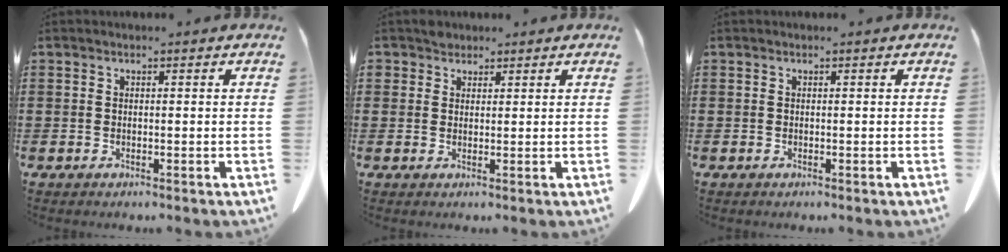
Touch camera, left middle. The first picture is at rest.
{"total": 1.9, "force": [1.7, 1.0, -0.1], "torque": [-0.004, 0.003, 0.034]}
{"total": 0.0}